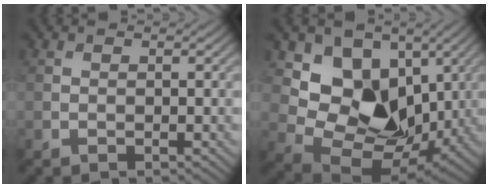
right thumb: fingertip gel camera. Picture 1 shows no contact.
{"total": 11.0, "force": [2.8, 8.3, 6.7], "torque": [-0.125, -0.017, 0.044]}